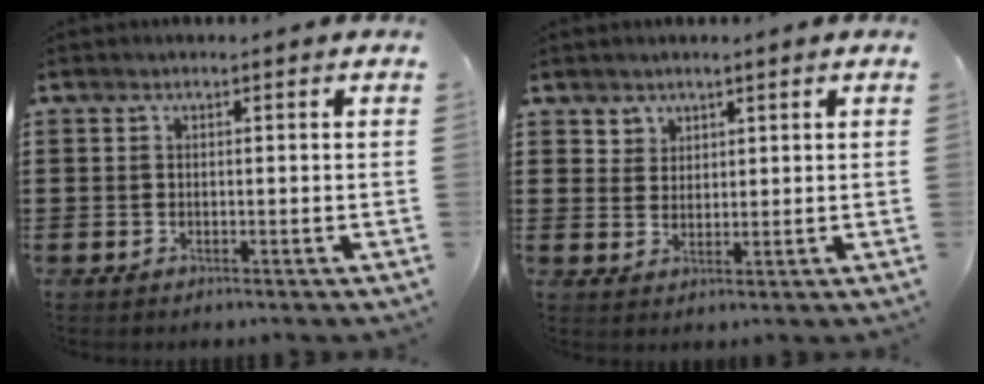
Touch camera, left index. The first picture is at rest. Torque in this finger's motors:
{"motor_torque": [0.15, 0.17, 0.03, -0.01]}